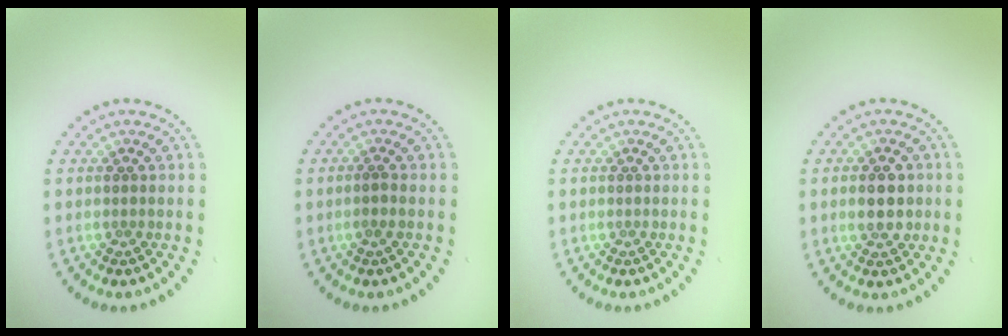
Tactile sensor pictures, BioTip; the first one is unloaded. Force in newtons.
{"total": 0.7, "press": 0.4, "slide": 0.6}
{"total": 0.0}
{"total": 2.8, "press": 2.8, "slide": 0.1}